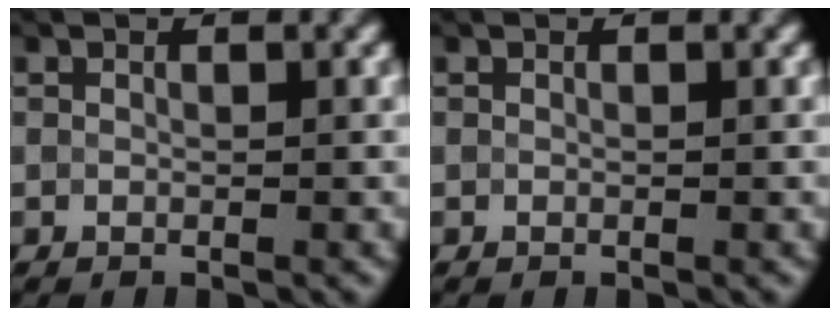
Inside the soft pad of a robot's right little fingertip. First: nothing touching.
{"total": 0.0}